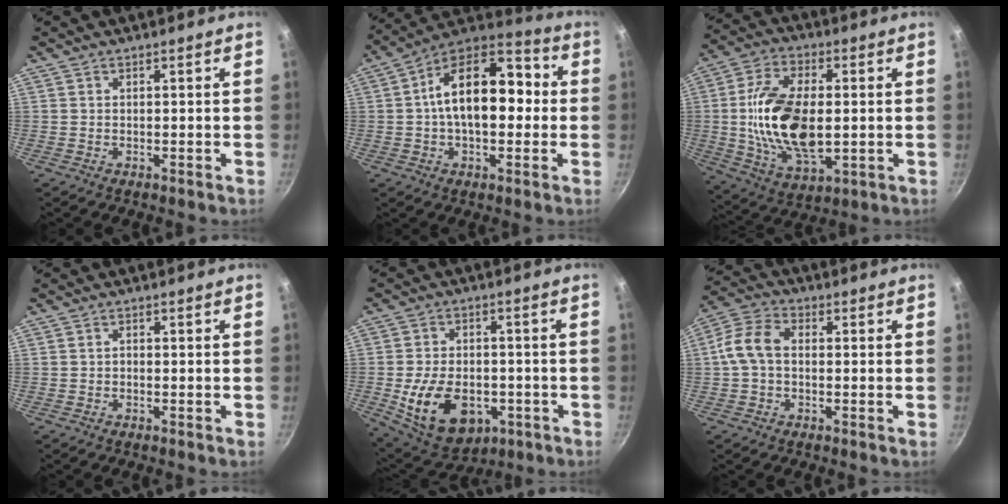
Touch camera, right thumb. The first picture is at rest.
{"total": 18.3, "force": [1.1, 10.3, 15.1], "torque": [-0.217, 0.040, 0.005]}
{"total": 19.1, "force": [-0.1, 10.0, 16.2], "torque": [-0.306, -0.005, 0.005]}
{"total": 0.7, "force": [-0.3, 0.5, 0.4], "torque": [-0.003, 0.002, -0.010]}
{"total": 15.7, "force": [-4.5, 10.4, 10.9], "torque": [-0.171, 0.010, -0.053]}
{"total": 7.9, "force": [0.0, 5.3, 5.9], "torque": [-0.117, 0.026, -0.010]}